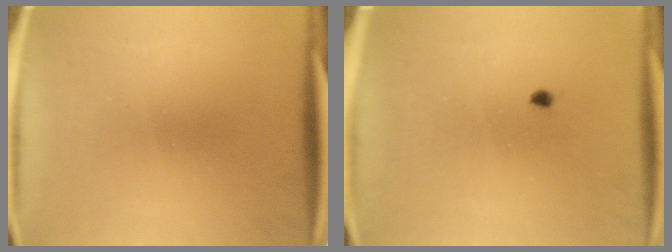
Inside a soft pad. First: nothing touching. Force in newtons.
{"total": 0.7}